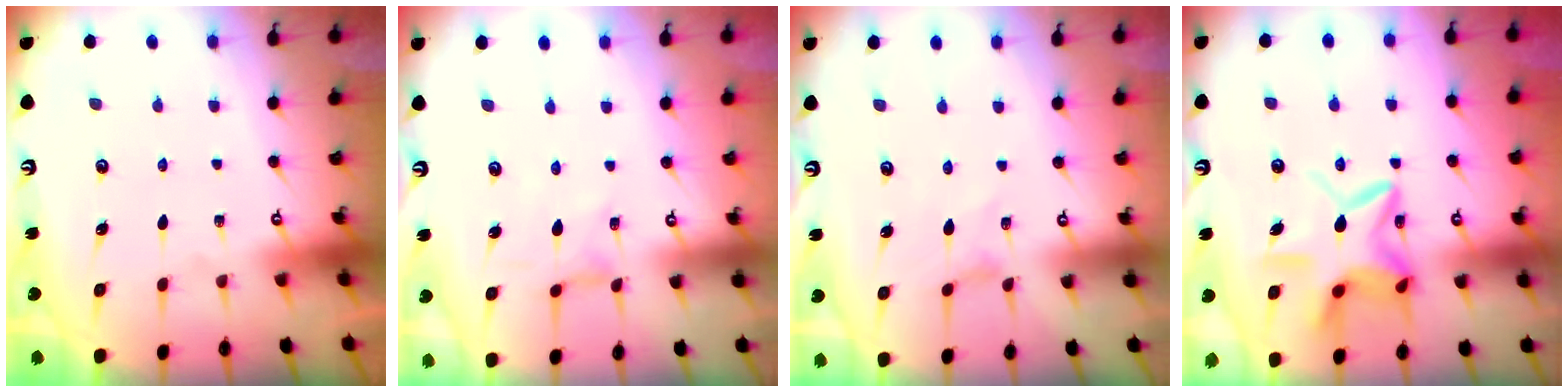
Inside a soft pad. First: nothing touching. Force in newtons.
{"total": 0.0}
{"total": 0.0}
{"total": 13.3, "press": 13.2, "slide": 1.0}